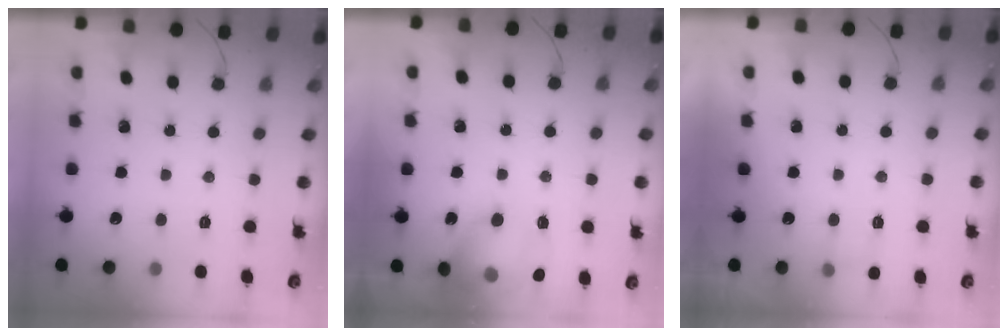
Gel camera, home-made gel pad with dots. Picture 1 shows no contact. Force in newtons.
{"total": 15.4, "press": 15.3, "slide": 1.5}
{"total": 2.8, "press": 2.6, "slide": 1.1}